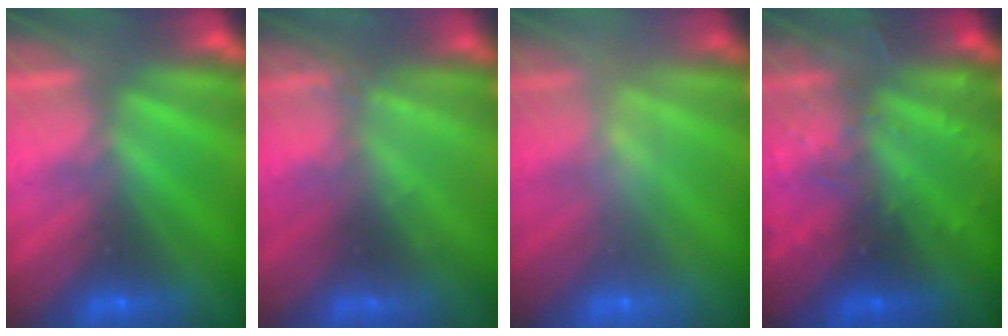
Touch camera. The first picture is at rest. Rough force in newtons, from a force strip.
{"total": 2.0}
{"total": 2.3}
{"total": 3.1}